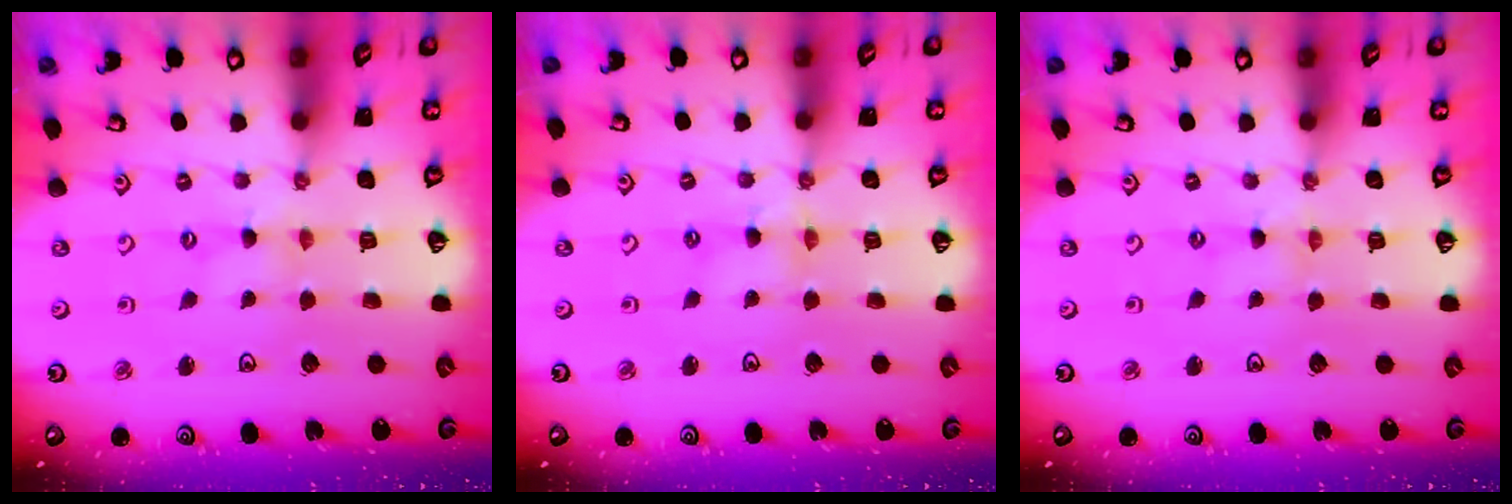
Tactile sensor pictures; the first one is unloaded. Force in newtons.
{"total": 2.5, "press": 2.5, "slide": 0.2}
{"total": 0.0}